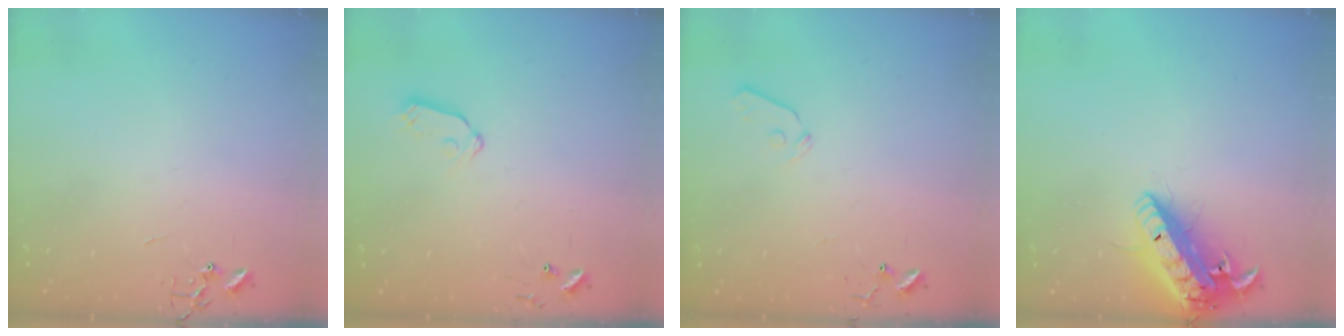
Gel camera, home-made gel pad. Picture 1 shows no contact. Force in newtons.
{"total": 6.8, "press": 6.8, "slide": 0.4}
{"total": 5.5, "press": 5.5, "slide": 0.5}
{"total": 17.1, "press": 16.8, "slide": 3.3}